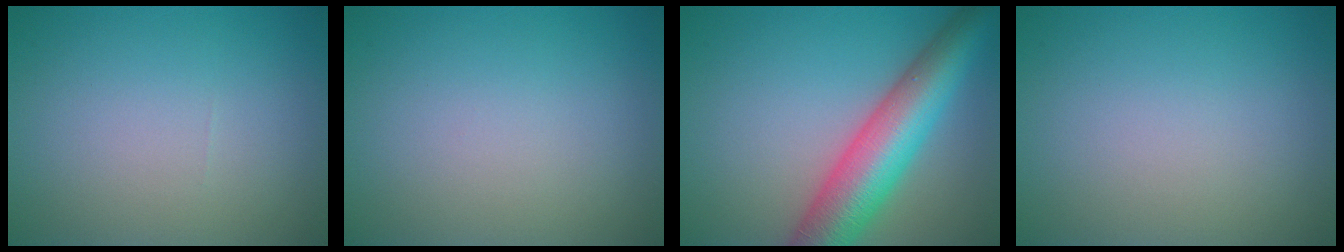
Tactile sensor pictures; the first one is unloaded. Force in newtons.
{"total": 0.0}
{"total": 9.3, "press": 9.3, "slide": 0.2}
{"total": 0.0}